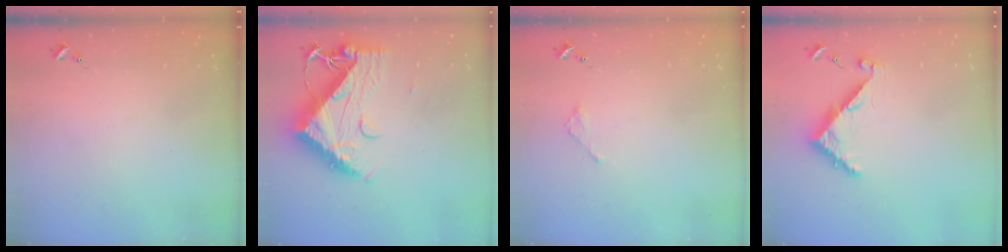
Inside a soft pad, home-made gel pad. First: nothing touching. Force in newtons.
{"total": 15.6, "press": 15.5, "slide": 1.5}
{"total": 2.1, "press": 2.1, "slide": 0.2}
{"total": 6.3, "press": 6.3, "slide": 0.5}